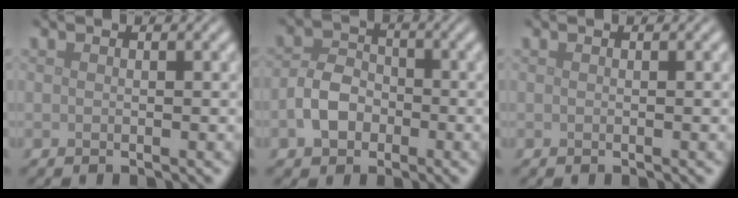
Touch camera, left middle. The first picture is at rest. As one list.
[{"total": 3.6, "force": [-1.4, 2.6, 2.0], "torque": [-0.037, 0.006, -0.031]}, {"total": 0.0}]